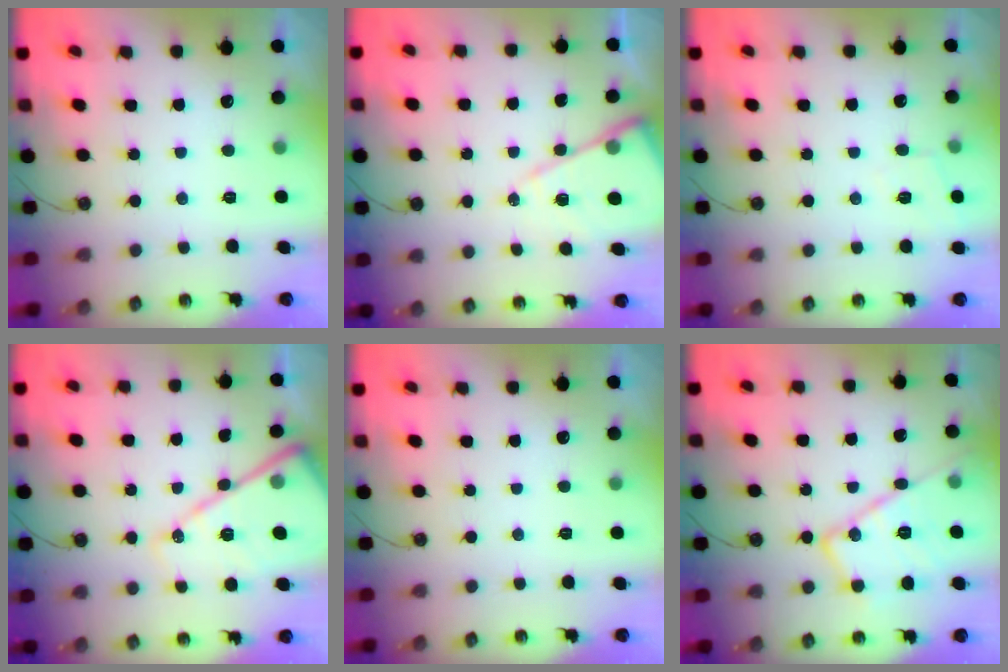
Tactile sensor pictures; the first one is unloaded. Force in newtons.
{"total": 11.7, "press": 11.7, "slide": 1.1}
{"total": 4.9, "press": 4.8, "slide": 0.8}
{"total": 17.7, "press": 17.6, "slide": 1.9}
{"total": 0.0}
{"total": 17.8, "press": 17.7, "slide": 1.5}